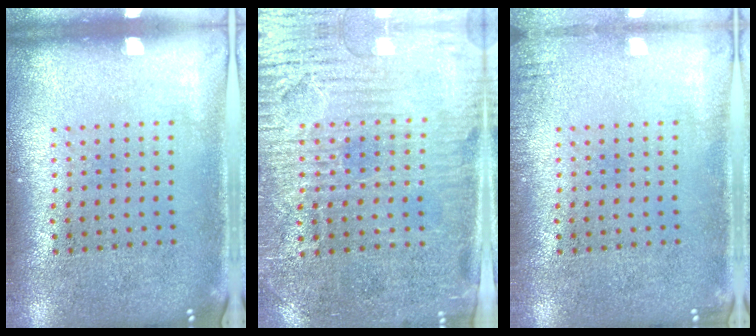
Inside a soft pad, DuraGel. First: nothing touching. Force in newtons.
{"total": 3.9, "press": 3.4, "slide": 1.7}
{"total": 1.0, "press": 1.0, "slide": 0.1}